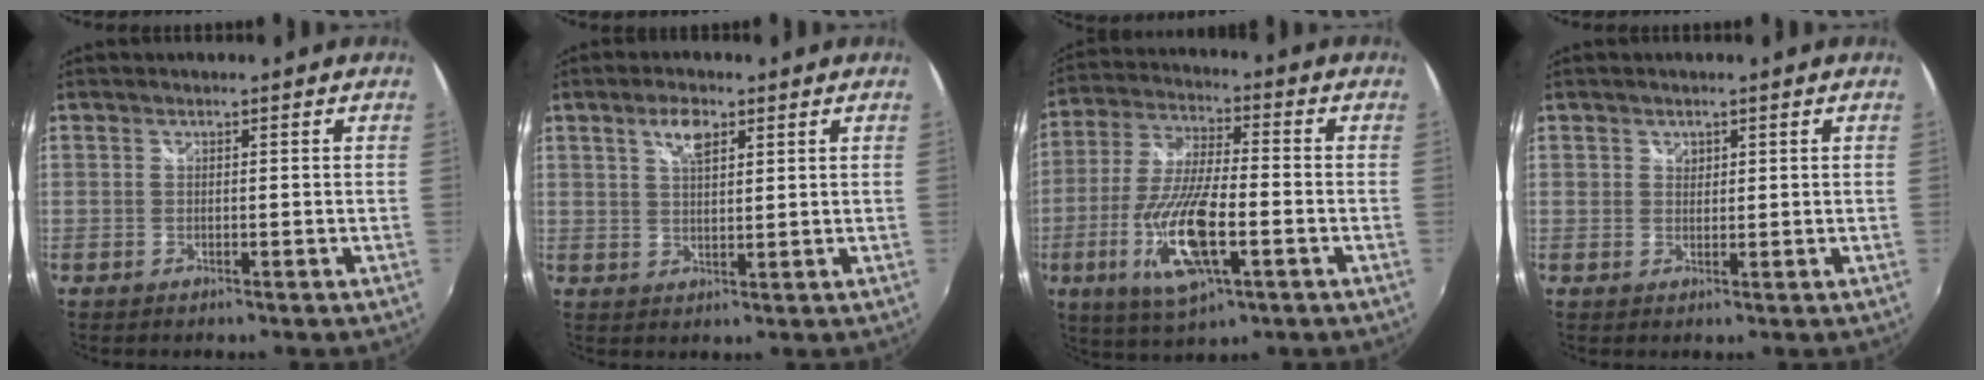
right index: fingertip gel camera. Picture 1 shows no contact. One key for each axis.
{"total": 4.7, "fx": 2.5, "fy": 1.9, "fz": 3.5, "tx": -0.061, "ty": 0.007, "tz": 0.045}
{"total": 16.3, "fx": -5.3, "fy": 4.8, "fz": 14.7, "tx": -0.310, "ty": -0.019, "tz": -0.099}
{"total": 1.5, "fx": 0.7, "fy": 1.3, "fz": 0.2, "tx": 0.000, "ty": 0.003, "tz": 0.009}